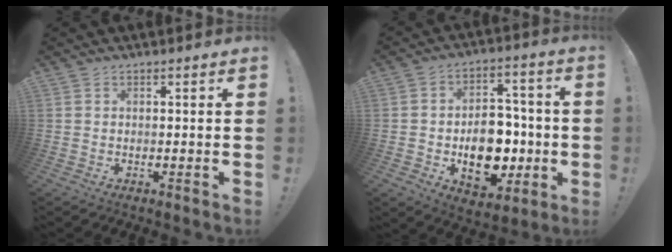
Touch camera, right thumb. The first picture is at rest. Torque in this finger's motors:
{"motor_torque": [2.91, 2.10, 1.55, -0.57, 0.38]}